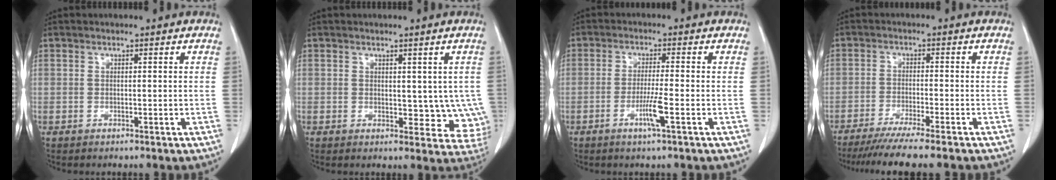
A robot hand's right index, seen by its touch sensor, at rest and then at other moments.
{"total": 6.7, "force": [0.6, 4.1, 5.3], "torque": [-0.032, -0.008, 0.012]}
{"total": 4.4, "force": [-1.8, -0.4, 4.0], "torque": [-0.077, -0.010, -0.037]}
{"total": 10.1, "force": [-8.6, -0.8, 5.3], "torque": [-0.061, -0.029, -0.134]}